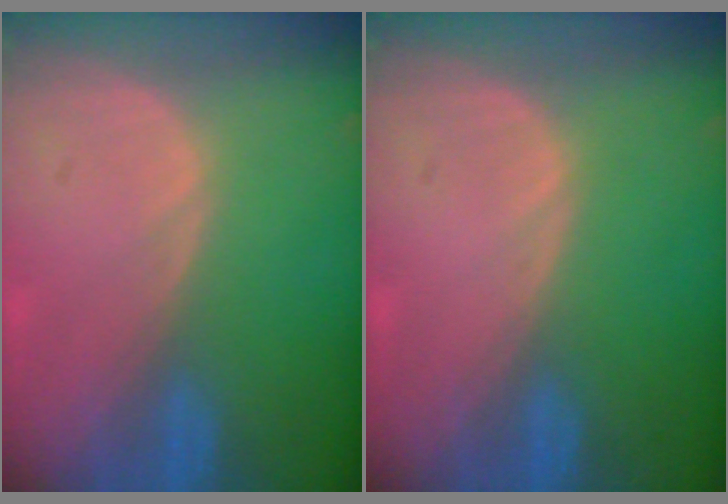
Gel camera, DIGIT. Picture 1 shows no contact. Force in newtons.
{"total": 0.0}